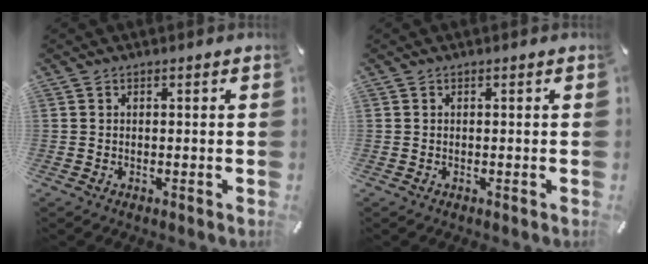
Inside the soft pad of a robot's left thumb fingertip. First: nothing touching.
{"total": 0.0}